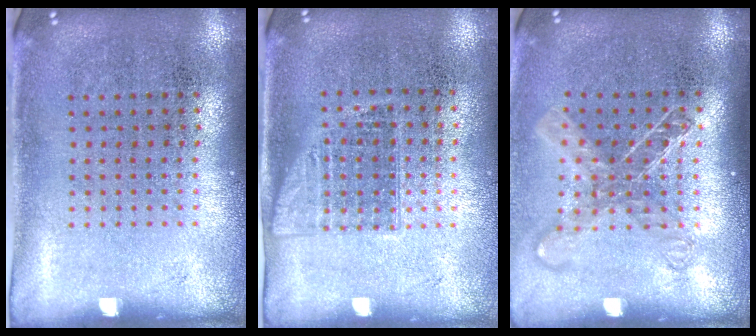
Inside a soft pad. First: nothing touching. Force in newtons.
{"total": 1.1, "press": 1.0, "slide": 0.6}
{"total": 1.4, "press": 1.2, "slide": 0.8}